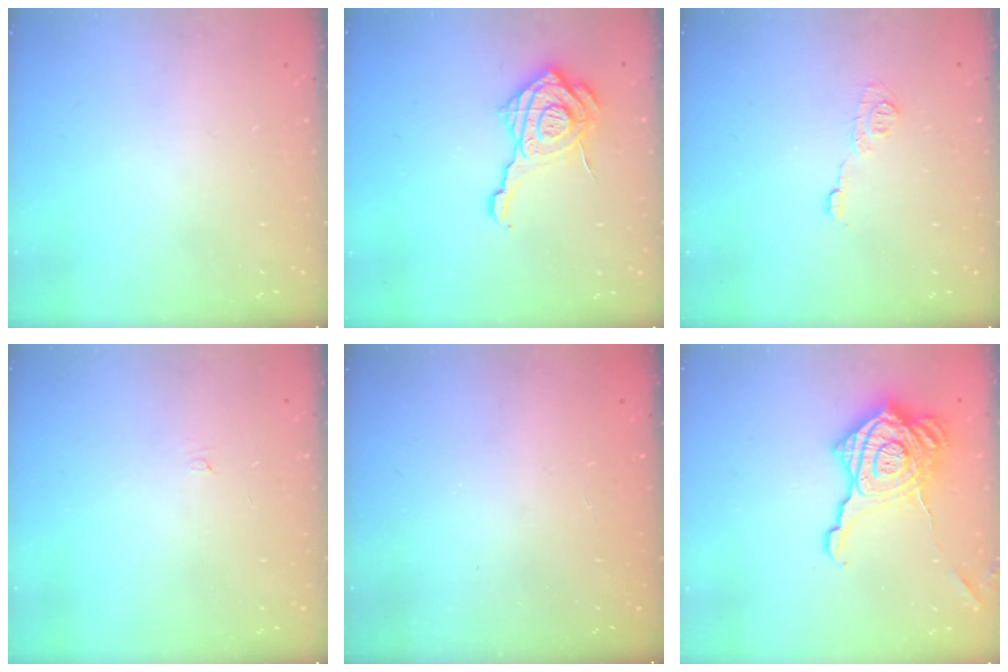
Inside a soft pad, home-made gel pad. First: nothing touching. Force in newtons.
{"total": 16.6, "press": 16.6, "slide": 1.5}
{"total": 6.0, "press": 6.0, "slide": 0.2}
{"total": 2.6, "press": 2.6, "slide": 0.3}
{"total": 2.3, "press": 2.2, "slide": 0.8}
{"total": 23.5, "press": 23.4, "slide": 2.0}